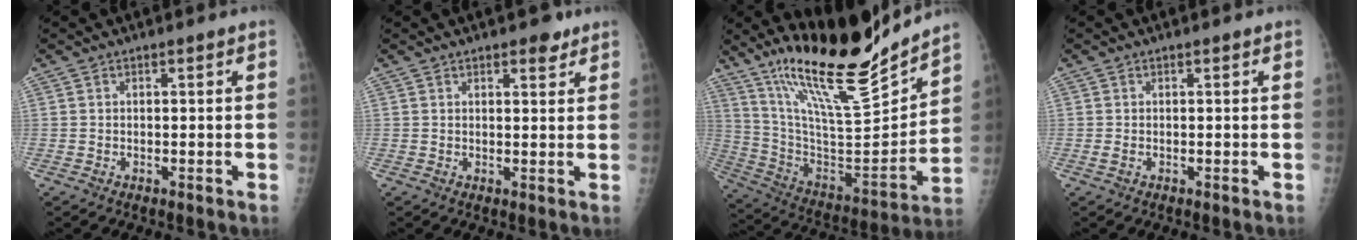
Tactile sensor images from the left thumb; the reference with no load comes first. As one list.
[{"total": 3.0, "force": [2.1, 1.3, 1.7], "torque": [-0.010, -0.010, 0.026]}, {"total": 23.8, "force": [19.0, 4.1, 13.7], "torque": [-0.201, -0.107, 0.330]}, {"total": 0.9, "force": [0.0, 0.5, 0.7], "torque": [-0.016, 0.001, 0.002]}]